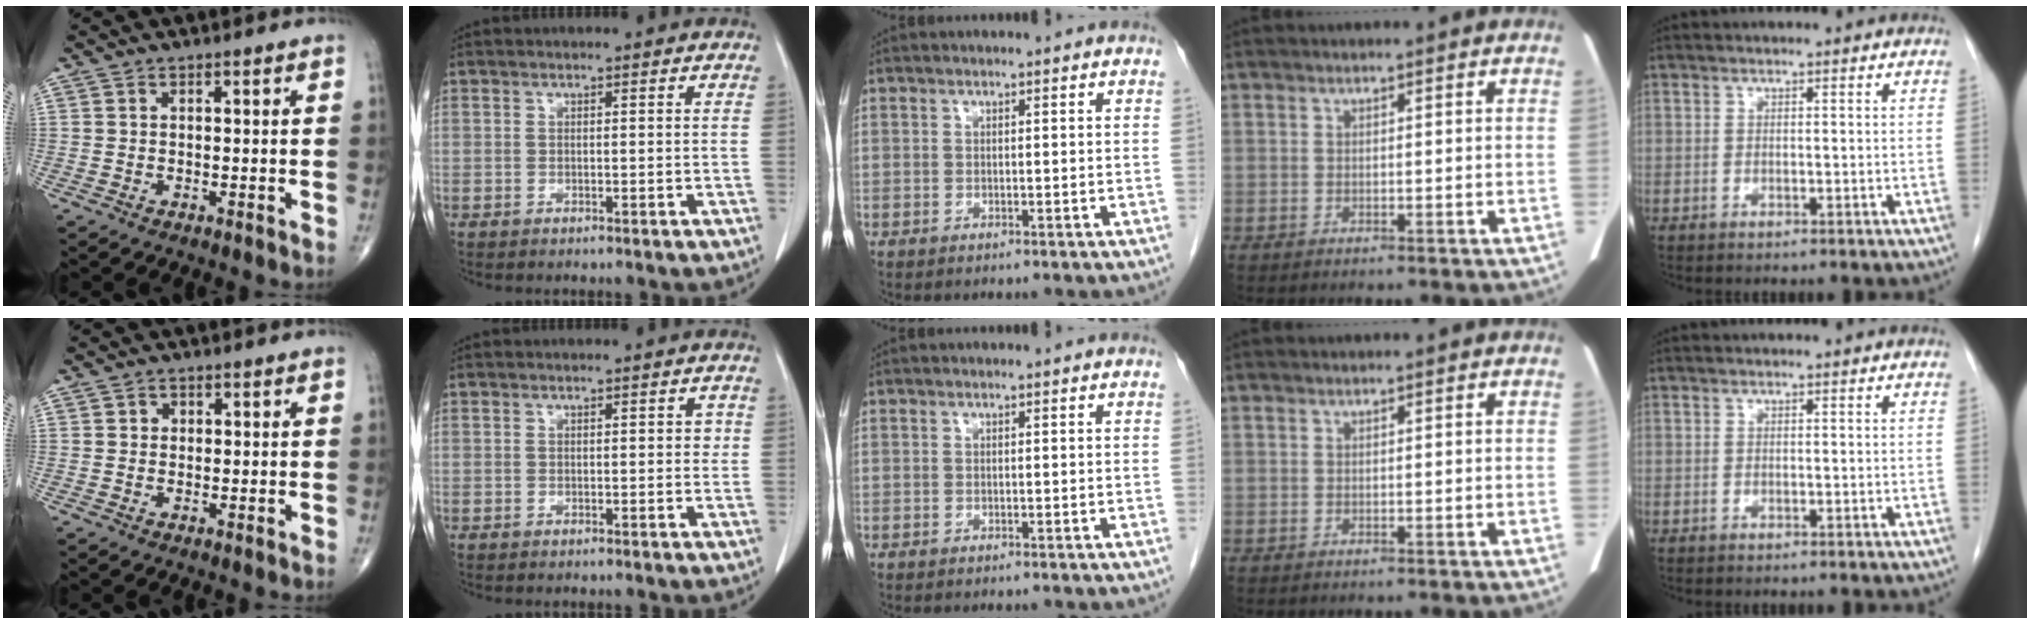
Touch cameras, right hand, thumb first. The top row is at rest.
{"thumb": {"total": 1.0, "force": [0.1, 1.0, 0.3], "torque": [0.004, 0.001, -0.001]}, "index": {"total": 1.1, "force": [0.1, 0.7, 0.9], "torque": [-0.007, 0.005, 0.001]}}